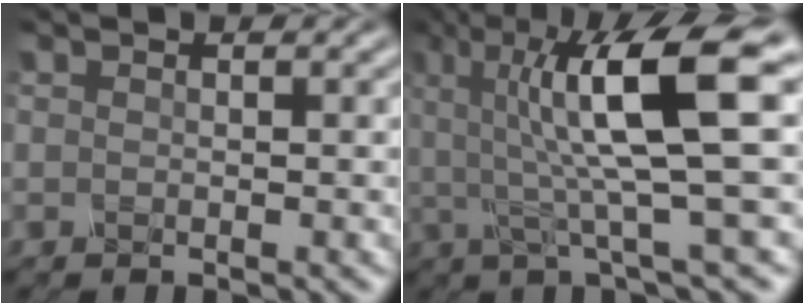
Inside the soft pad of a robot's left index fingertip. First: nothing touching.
{"total": 10.4, "force": [2.3, 2.1, 9.9], "torque": [-0.155, 0.004, 0.039]}